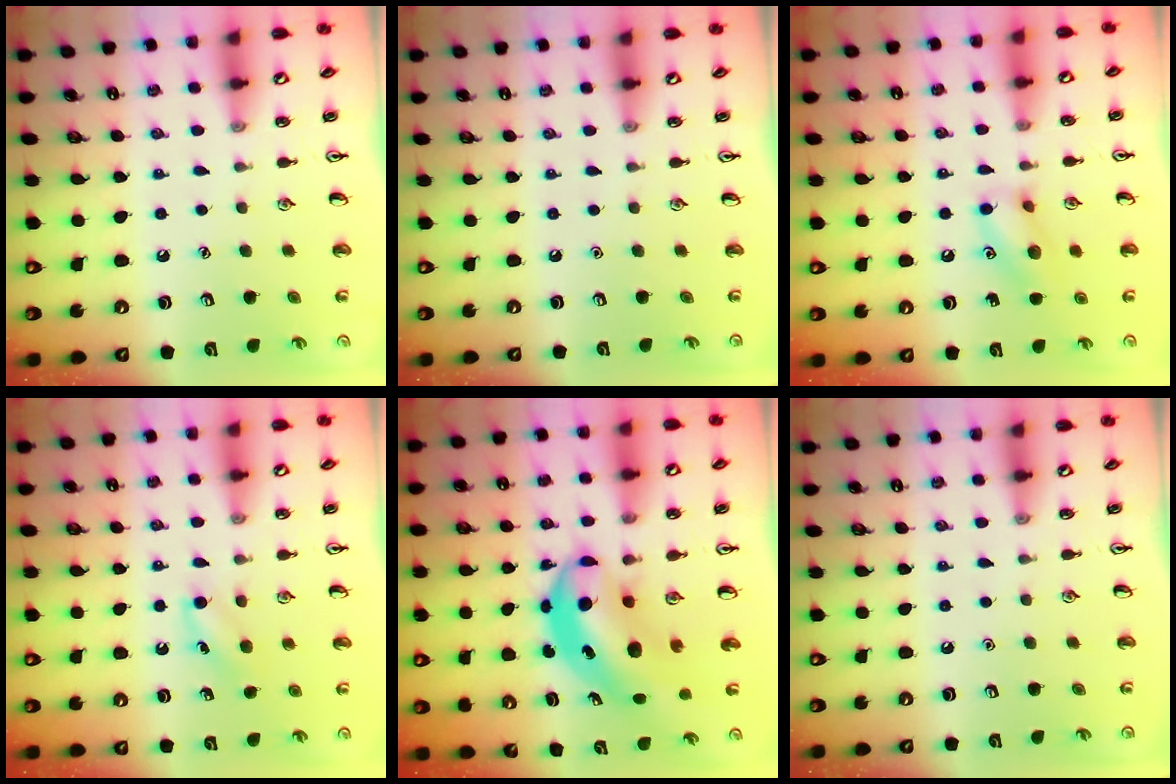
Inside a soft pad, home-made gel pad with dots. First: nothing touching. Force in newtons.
{"total": 0.0}
{"total": 10.2, "press": 10.2, "slide": 1.2}
{"total": 4.3, "press": 4.1, "slide": 1.3}
{"total": 8.4, "press": 8.2, "slide": 1.8}
{"total": 0.0}